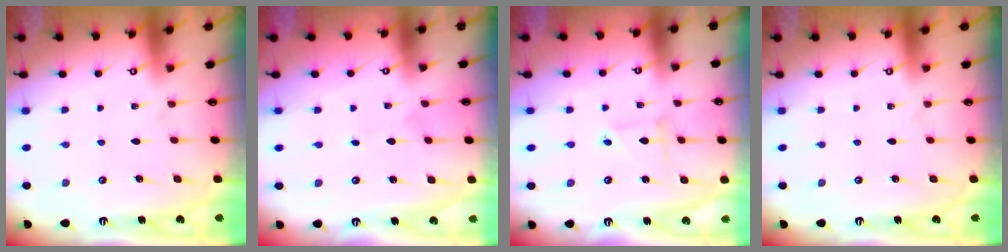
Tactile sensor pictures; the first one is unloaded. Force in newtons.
{"total": 0.5, "press": 0.5, "slide": 0.0}
{"total": 2.8, "press": 2.8, "slide": 0.3}
{"total": 0.0}